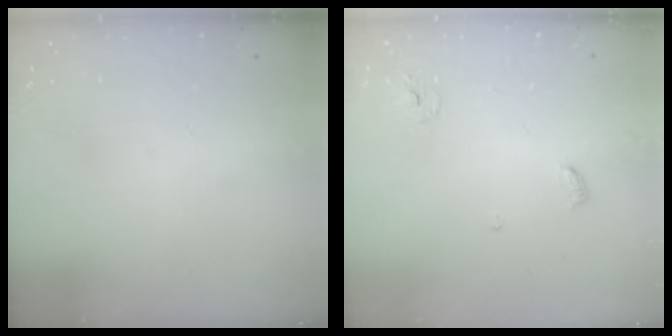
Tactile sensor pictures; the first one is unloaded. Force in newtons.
{"total": 4.0, "press": 4.0, "slide": 0.3}